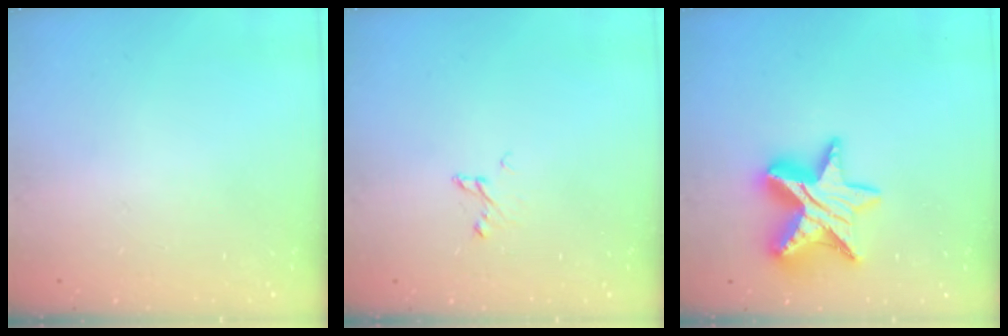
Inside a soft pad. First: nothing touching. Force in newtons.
{"total": 3.1, "press": 3.1, "slide": 0.4}
{"total": 14.7, "press": 14.6, "slide": 0.9}